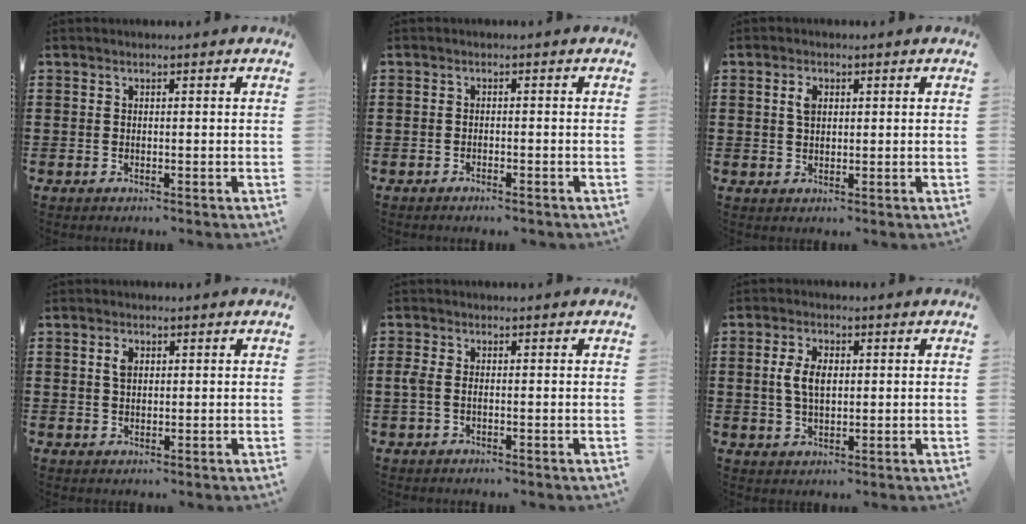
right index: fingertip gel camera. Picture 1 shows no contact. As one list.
[{"total": 0.9, "force": [-0.9, 0.0, 0.1], "torque": [-0.005, -0.001, -0.017]}, {"total": 2.5, "force": [0.8, 1.5, 1.9], "torque": [-0.042, 0.007, 0.014]}, {"total": 2.3, "force": [0.7, 1.3, 1.7], "torque": [-0.037, 0.007, 0.013]}, {"total": 1.7, "force": [-0.4, 0.8, 1.5], "torque": [-0.044, -0.005, -0.013]}, {"total": 4.9, "force": [0.5, 2.7, 4.1], "torque": [-0.091, 0.010, 0.005]}]